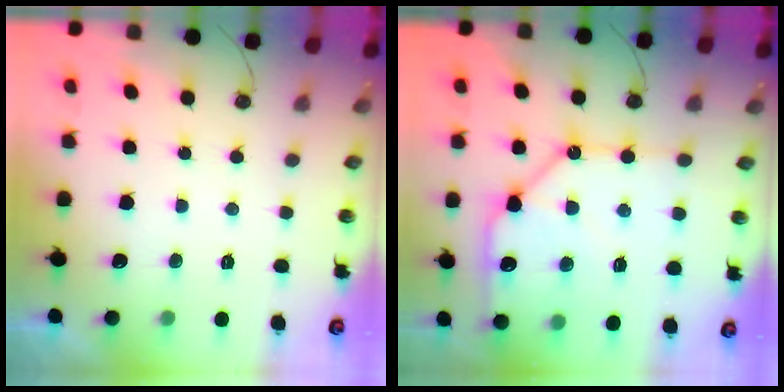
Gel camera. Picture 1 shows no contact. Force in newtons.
{"total": 16.6, "press": 16.5, "slide": 1.9}